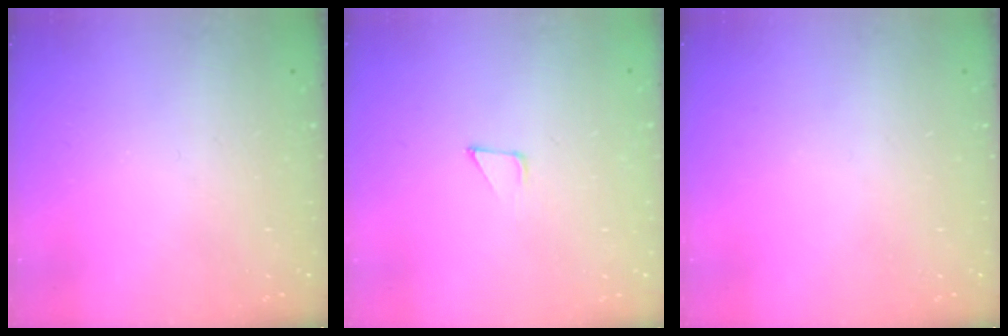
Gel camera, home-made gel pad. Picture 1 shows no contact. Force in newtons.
{"total": 2.8, "press": 2.8, "slide": 0.2}
{"total": 0.0}